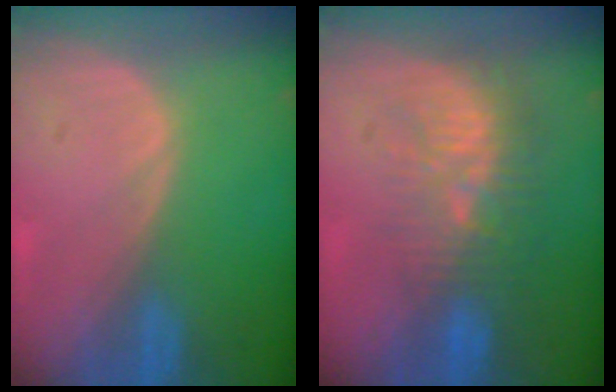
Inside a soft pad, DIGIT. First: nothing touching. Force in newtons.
{"total": 9.7, "press": 8.9, "slide": 3.8}